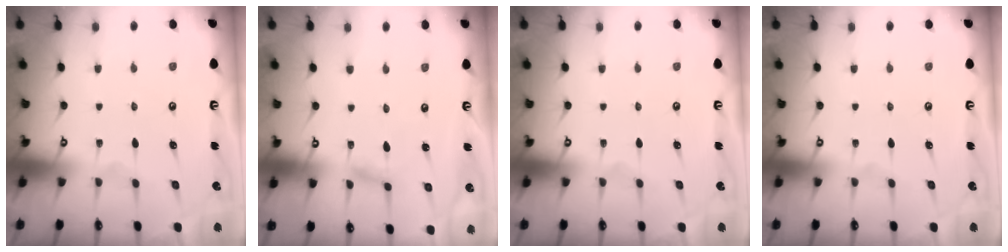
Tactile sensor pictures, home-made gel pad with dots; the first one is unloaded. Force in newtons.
{"total": 2.4, "press": 2.4, "slide": 0.2}
{"total": 0.0}
{"total": 0.0}